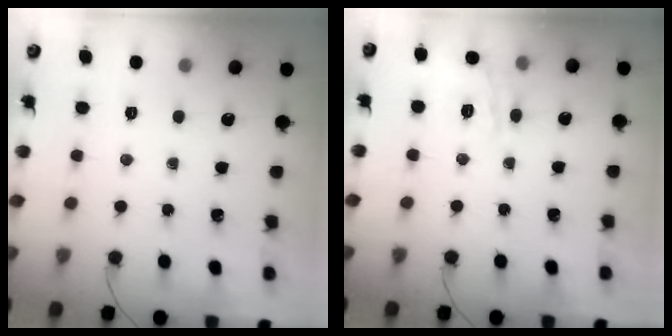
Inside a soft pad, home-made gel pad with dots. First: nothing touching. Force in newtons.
{"total": 11.2, "press": 11.2, "slide": 0.8}